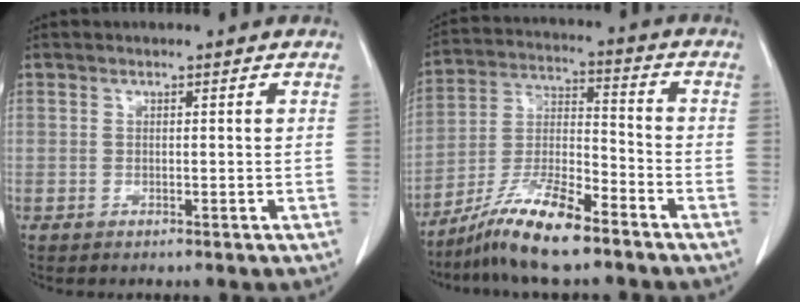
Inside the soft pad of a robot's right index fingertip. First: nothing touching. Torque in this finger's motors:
{"motor_torque": [0.03, -0.05, 0.38, 0.07]}